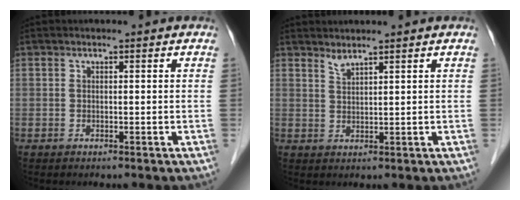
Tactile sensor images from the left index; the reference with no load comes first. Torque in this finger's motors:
{"motor_torque": [0.14, -0.09, 0.06, 0.02]}